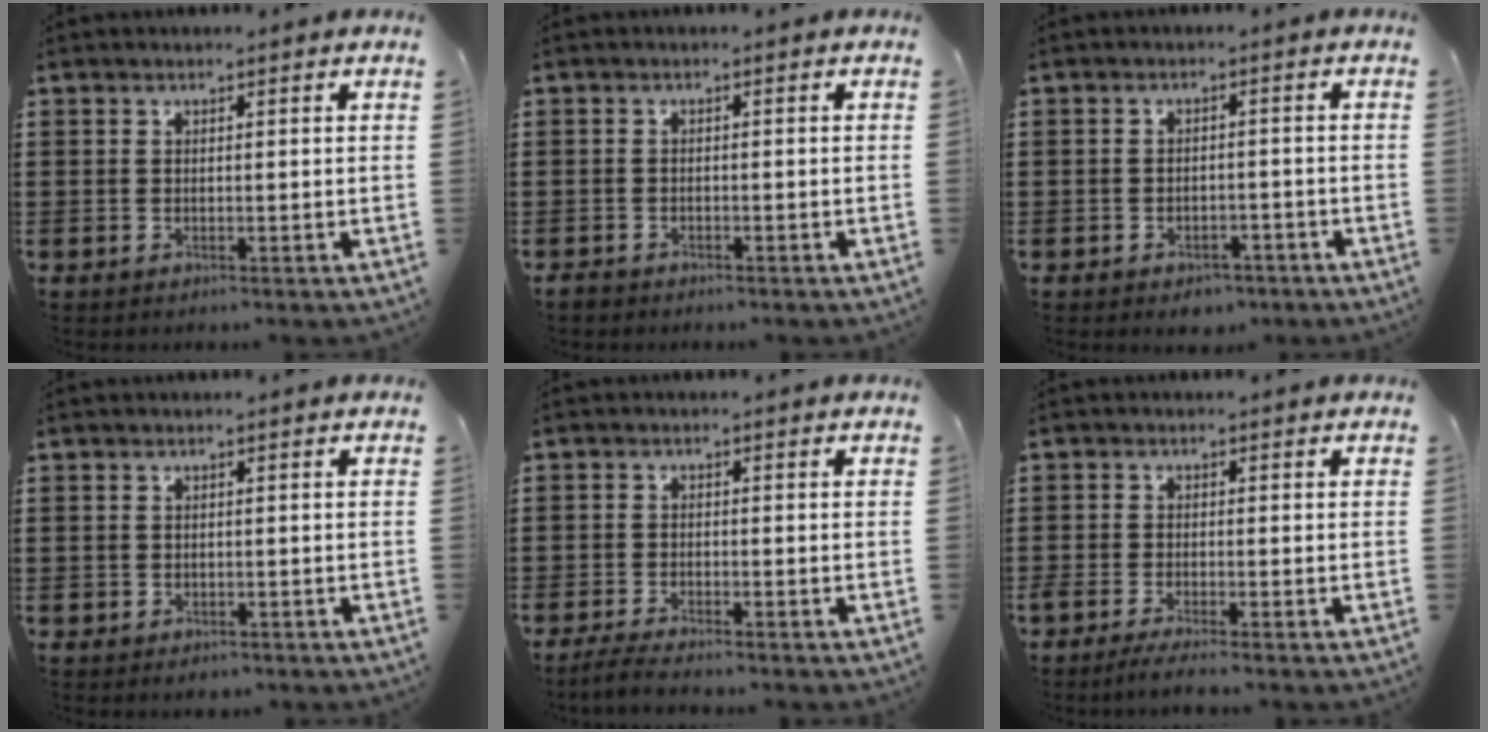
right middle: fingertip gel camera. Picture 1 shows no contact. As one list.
[{"total": 1.2, "force": [-1.1, 0.4, 0.1], "torque": [-0.006, 0.001, -0.024]}, {"total": 2.1, "force": [-1.9, 0.9, 0.0], "torque": [-0.005, 0.004, -0.042]}, {"total": 0.8, "force": [-0.6, 0.5, 0.1], "torque": [-0.003, 0.002, -0.015]}, {"total": 2.5, "force": [-2.3, 0.1, 0.9], "torque": [-0.023, 0.000, -0.049]}, {"total": 1.9, "force": [-1.6, 0.0, 1.0], "torque": [-0.025, -0.001, -0.034]}]